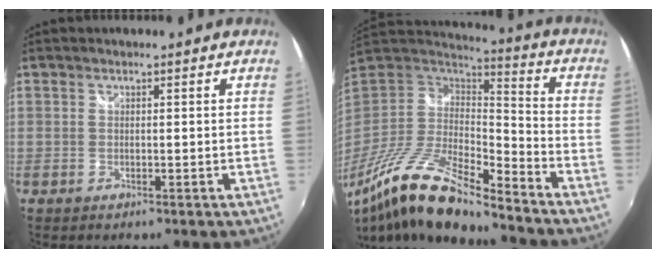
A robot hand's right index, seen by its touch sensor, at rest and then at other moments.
{"total": 20.2, "force": [-14.6, 5.0, 12.9], "torque": [-0.253, -0.044, -0.273]}